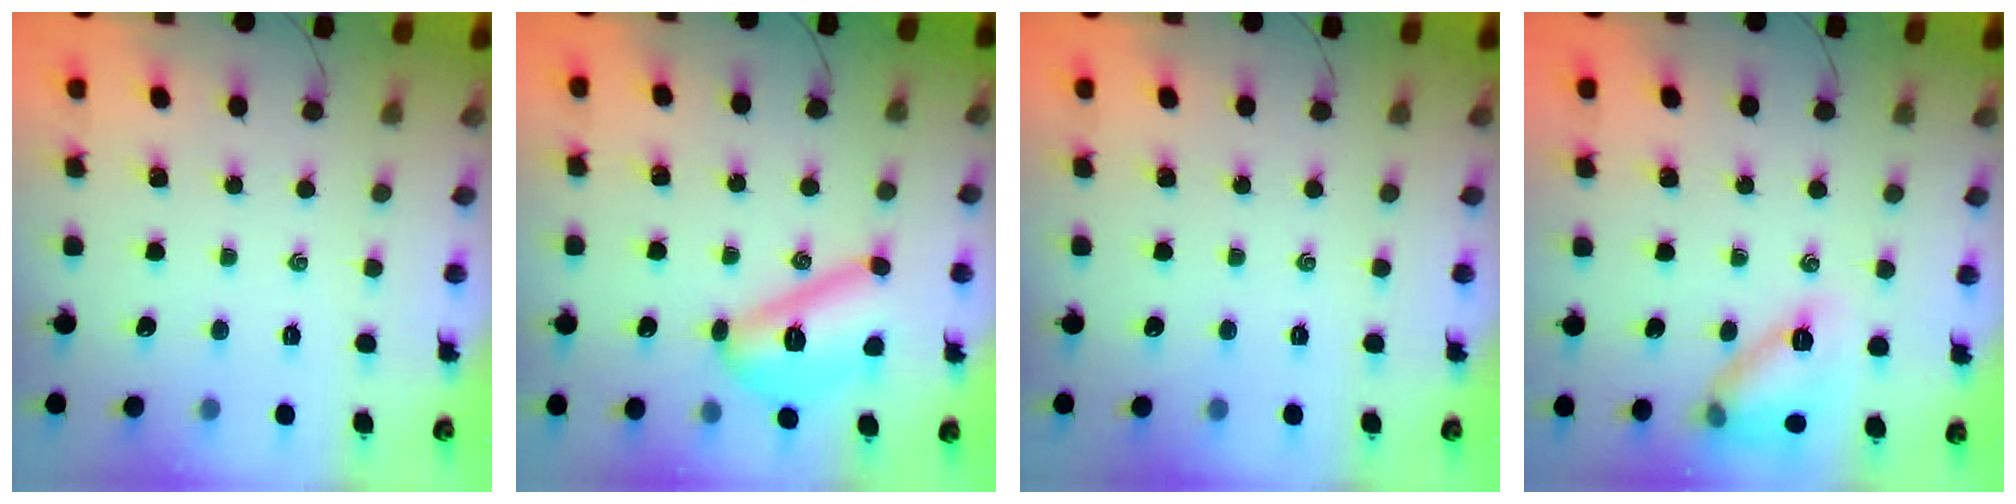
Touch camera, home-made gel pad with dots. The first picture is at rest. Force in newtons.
{"total": 13.4, "press": 13.4, "slide": 1.2}
{"total": 0.0}
{"total": 12.3, "press": 12.3, "slide": 1.0}